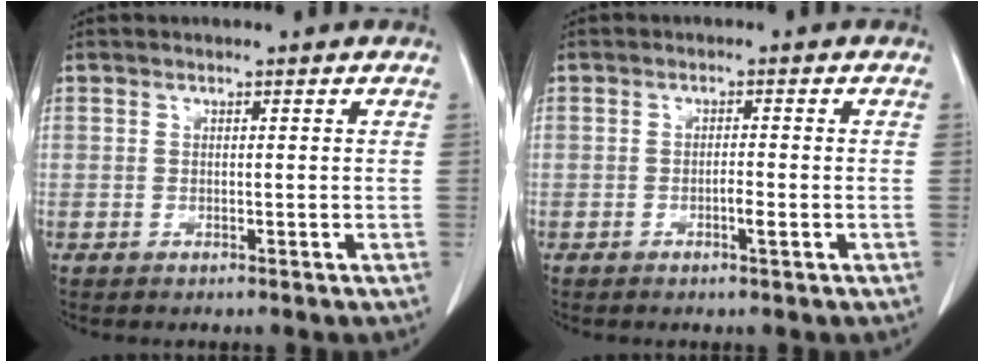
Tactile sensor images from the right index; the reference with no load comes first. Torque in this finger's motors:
{"motor_torque": [0.04, 0.00, 0.01, 0.02]}